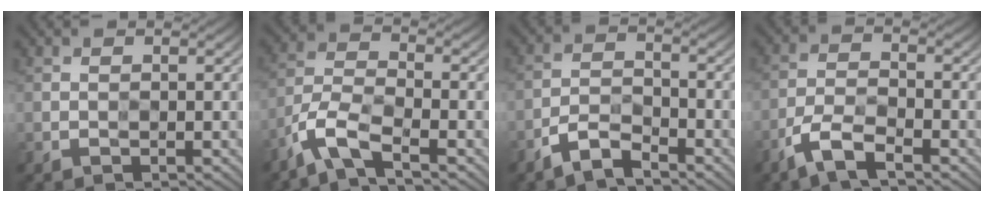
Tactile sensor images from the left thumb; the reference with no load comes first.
{"total": 6.1, "force": [-4.2, 1.5, 4.1], "torque": [-0.093, -0.004, -0.101]}
{"total": 4.6, "force": [-3.5, 1.5, 2.5], "torque": [-0.051, 0.000, -0.080]}
{"total": 5.4, "force": [-3.7, 1.5, 3.6], "torque": [-0.080, -0.003, -0.085]}